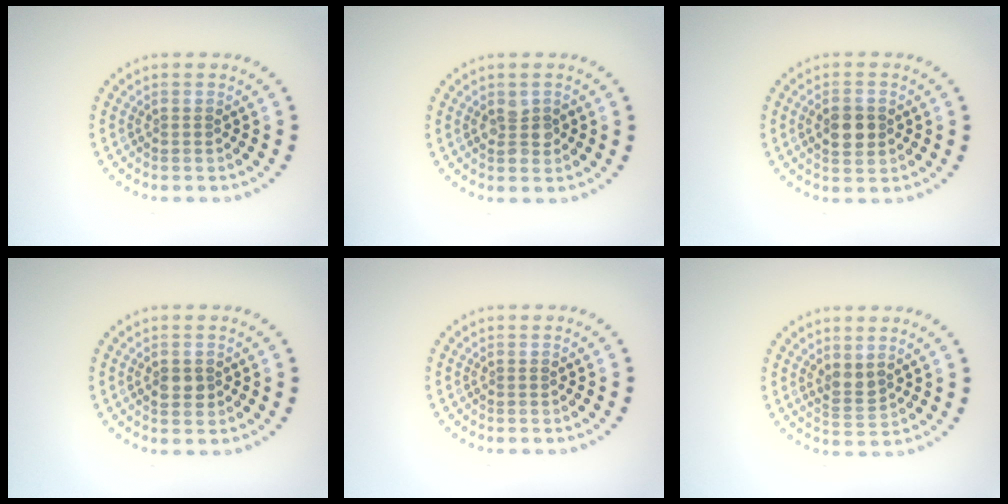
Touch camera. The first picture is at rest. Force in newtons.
{"total": 2.0, "press": 1.9, "slide": 0.3}
{"total": 3.3, "press": 3.3, "slide": 0.1}
{"total": 1.7, "press": 1.7, "slide": 0.2}
{"total": 0.0}
{"total": 1.7, "press": 1.4, "slide": 0.9}